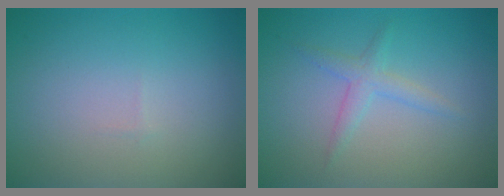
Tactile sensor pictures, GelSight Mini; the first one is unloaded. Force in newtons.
{"total": 1.8, "press": 1.8, "slide": 0.1}